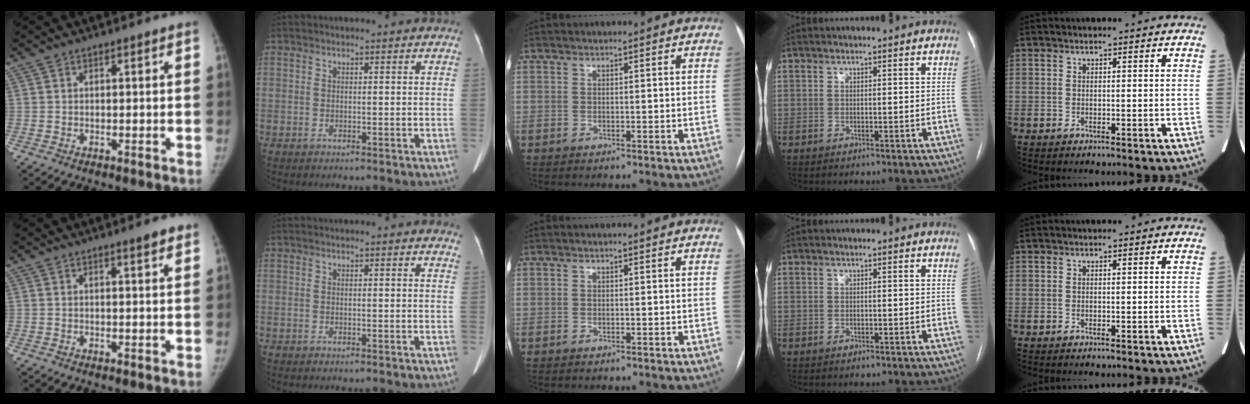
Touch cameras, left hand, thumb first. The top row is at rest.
{"thumb": {"total": 2.7, "force": [1.9, 0.3, 2.0], "torque": [-0.026, -0.010, 0.025]}, "index": {"total": 3.9, "force": [3.8, 0.7, 0.9], "torque": [-0.001, -0.009, 0.017]}}